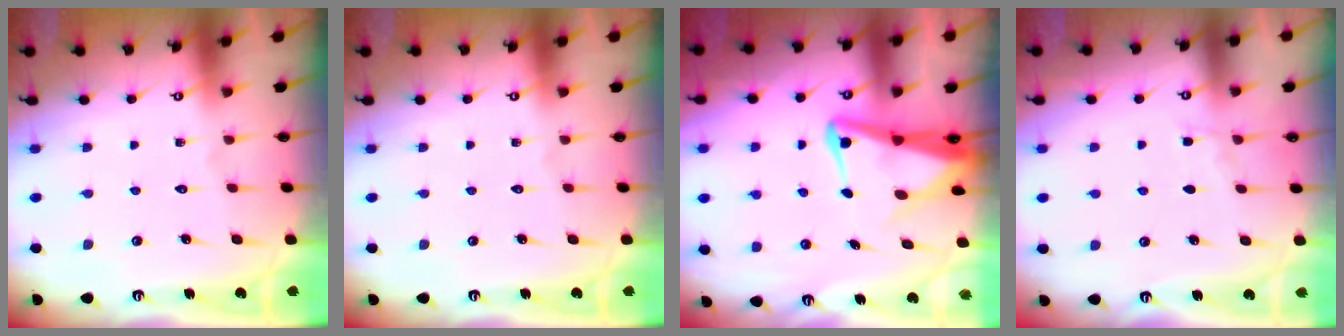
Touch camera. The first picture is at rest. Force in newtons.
{"total": 0.0}
{"total": 5.8, "press": 5.8, "slide": 0.5}
{"total": 3.2, "press": 3.2, "slide": 0.5}